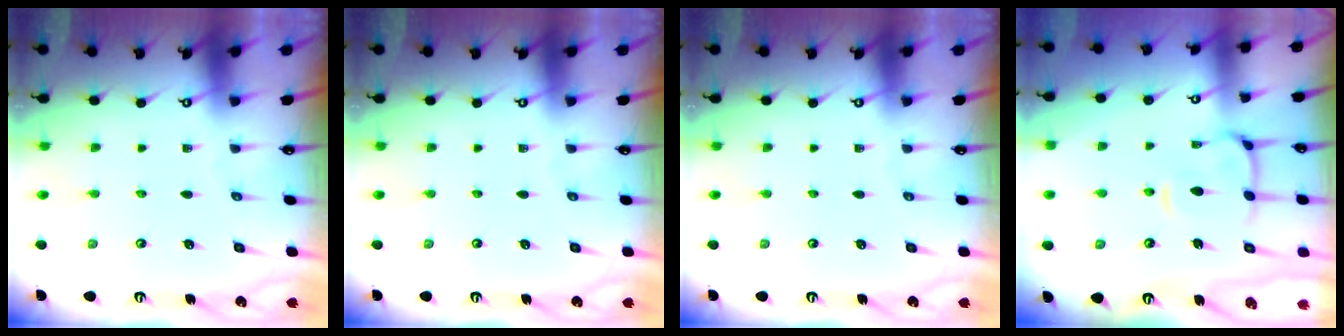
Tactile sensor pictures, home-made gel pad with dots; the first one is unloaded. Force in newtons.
{"total": 0.0}
{"total": 0.0}
{"total": 6.0, "press": 5.9, "slide": 1.4}